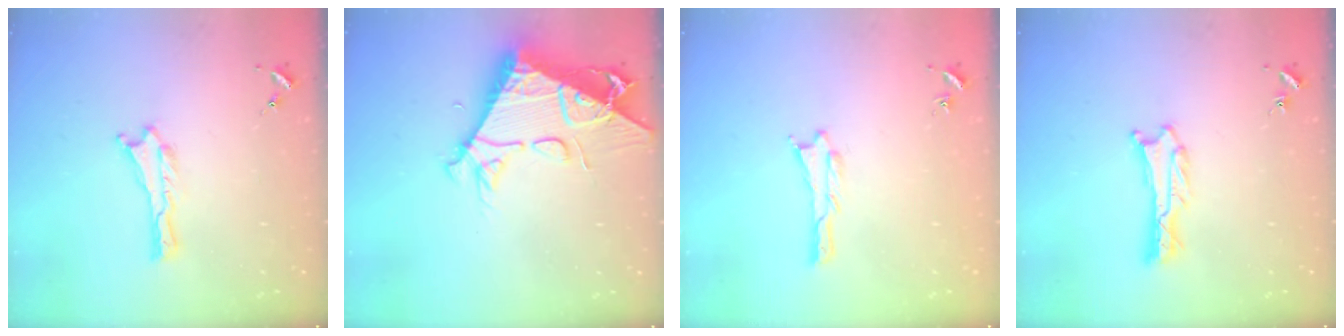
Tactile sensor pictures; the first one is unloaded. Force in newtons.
{"total": 11.3, "press": 11.2, "slide": 1.2}
{"total": 0.0}
{"total": 1.1, "press": 1.1, "slide": 0.0}